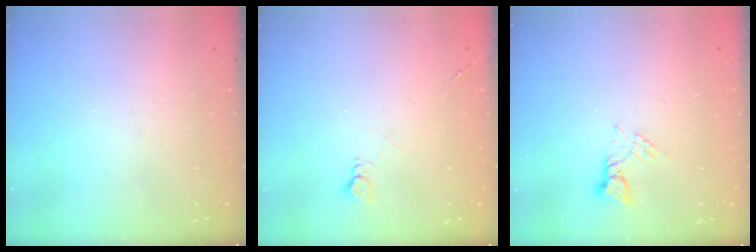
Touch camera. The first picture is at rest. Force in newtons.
{"total": 3.2, "press": 3.2, "slide": 0.4}
{"total": 2.6, "press": 2.6, "slide": 0.3}